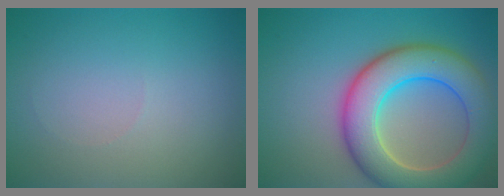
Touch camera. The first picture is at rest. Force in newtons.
{"total": 9.3, "press": 9.3, "slide": 0.6}